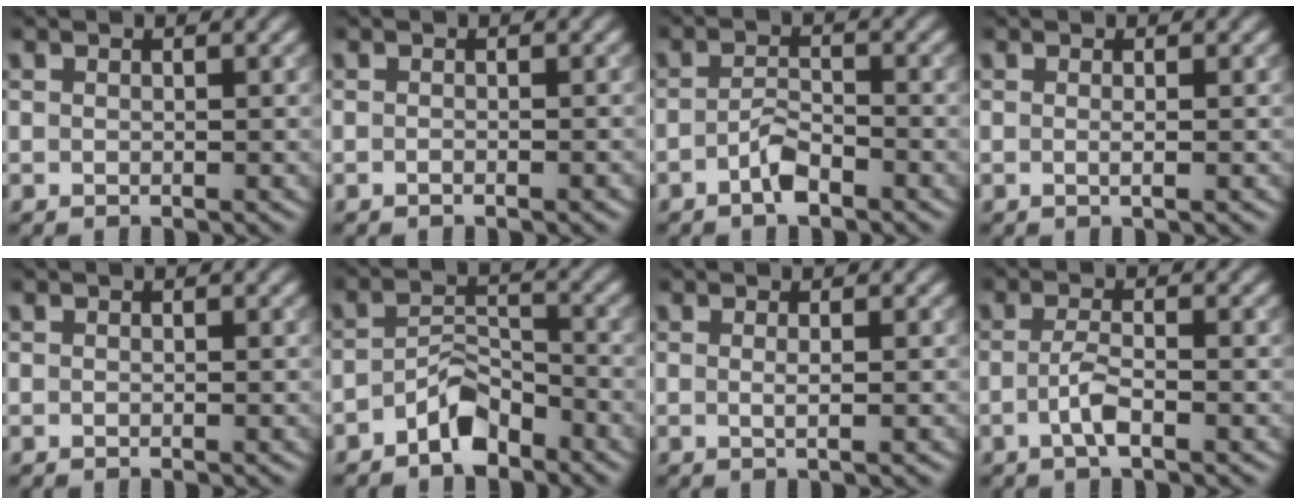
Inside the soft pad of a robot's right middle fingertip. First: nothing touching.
{"total": 0.8, "force": [-0.5, 0.2, 0.6], "torque": [-0.008, 0.001, -0.008]}
{"total": 2.3, "force": [-1.5, 0.7, 1.6], "torque": [-0.034, 0.004, -0.031]}
{"total": 1.0, "force": [0.0, 0.3, 1.0], "torque": [-0.013, -0.001, -0.003]}
{"total": 0.0}
{"total": 3.8, "force": [-2.7, 1.6, 2.1], "torque": [-0.034, 0.012, -0.053]}
{"total": 1.3, "force": [0.1, 0.4, 1.3], "torque": [-0.019, 0.000, -0.003]}
{"total": 2.2, "force": [-0.8, 0.5, 2.0], "torque": [-0.042, 0.003, -0.020]}